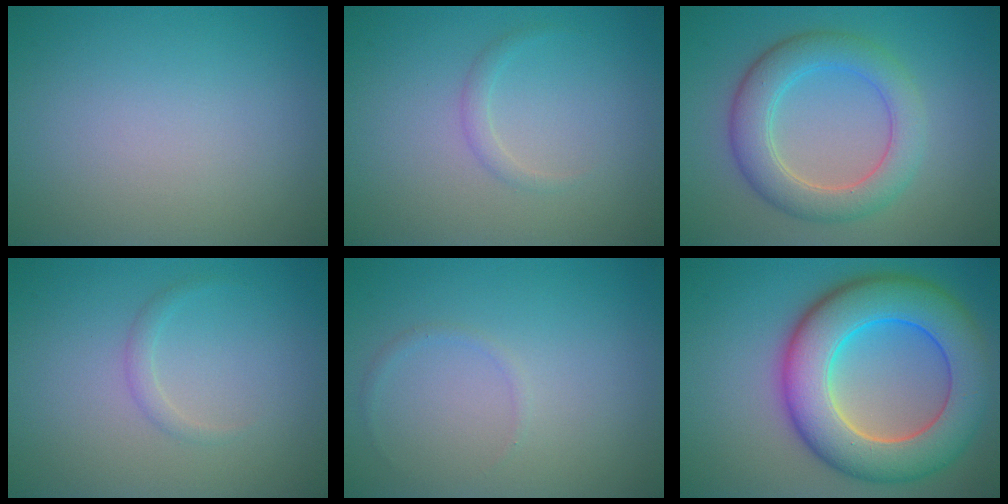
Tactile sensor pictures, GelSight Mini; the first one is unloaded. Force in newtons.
{"total": 1.0, "press": 1.0, "slide": 0.0}
{"total": 5.2, "press": 5.2, "slide": 0.2}
{"total": 1.0, "press": 1.0, "slide": 0.0}
{"total": 0.6, "press": 0.6, "slide": 0.0}
{"total": 11.2, "press": 11.2, "slide": 0.5}